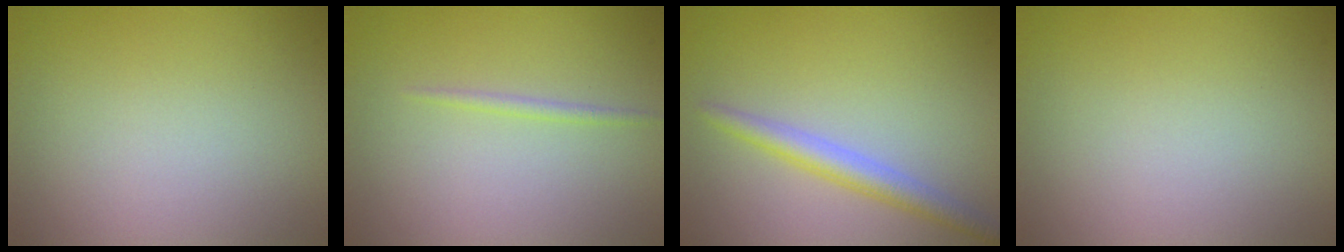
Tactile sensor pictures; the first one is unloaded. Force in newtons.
{"total": 0.8, "press": 0.8, "slide": 0.0}
{"total": 2.7, "press": 2.7, "slide": 0.1}
{"total": 0.0}